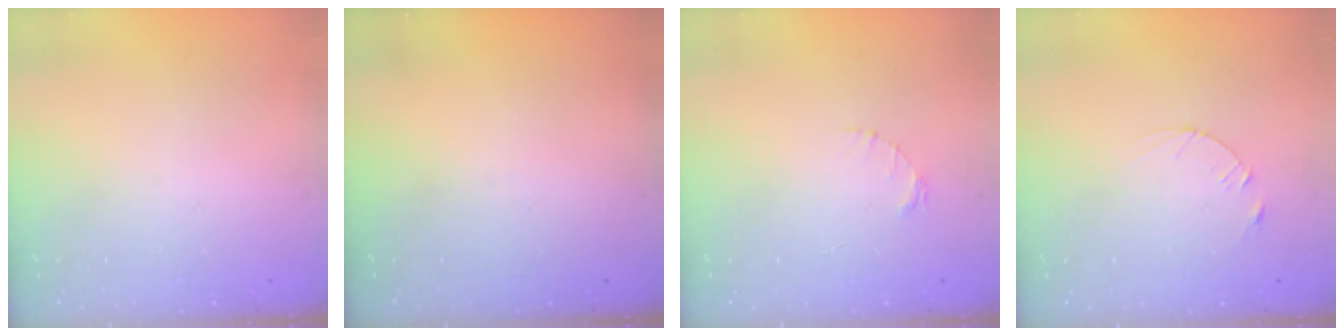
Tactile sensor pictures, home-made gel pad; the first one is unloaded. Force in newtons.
{"total": 0.0}
{"total": 1.6, "press": 1.5, "slide": 0.3}
{"total": 2.5, "press": 2.5, "slide": 0.3}